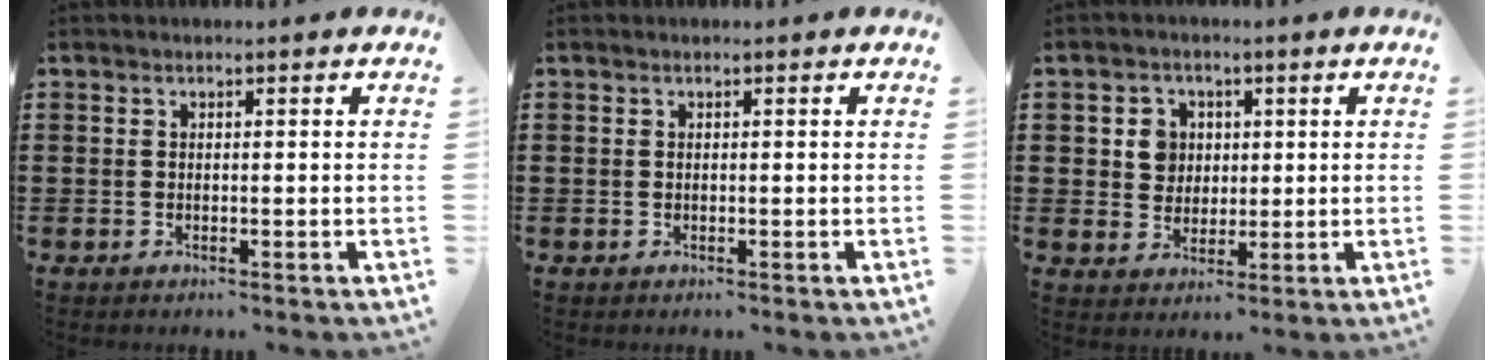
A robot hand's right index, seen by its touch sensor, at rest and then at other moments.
{"total": 0.0}
{"total": 4.3, "force": [0.8, 4.0, 1.4], "torque": [-0.045, 0.015, 0.013]}